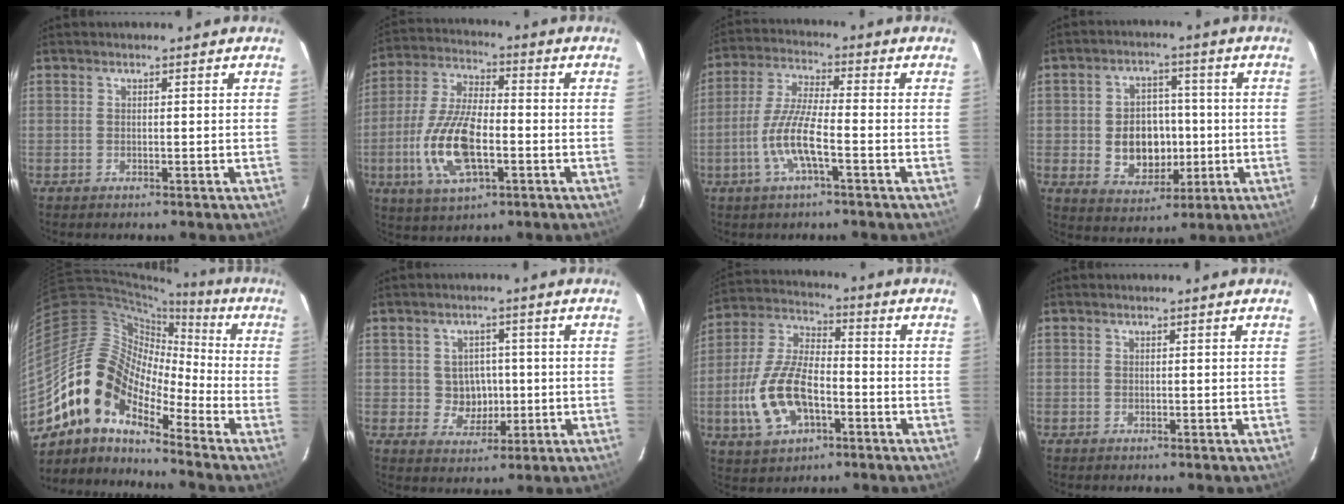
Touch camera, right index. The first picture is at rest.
{"total": 15.0, "force": [-4.1, 6.4, 13.0], "torque": [-0.278, -0.004, -0.076]}
{"total": 9.3, "force": [-3.5, 1.5, 8.5], "torque": [-0.180, -0.003, -0.068]}
{"total": 10.2, "force": [-1.2, 8.2, 6.0], "torque": [-0.130, 0.009, -0.002]}
{"total": 14.7, "force": [-10.0, 6.9, 8.2], "torque": [-0.137, 0.008, -0.208]}
{"total": 5.2, "force": [-0.1, 5.0, 1.5], "torque": [-0.033, 0.011, 0.011]}
{"total": 14.9, "force": [-4.8, 7.8, 11.7], "torque": [-0.257, 0.007, -0.084]}
{"total": 0.0}